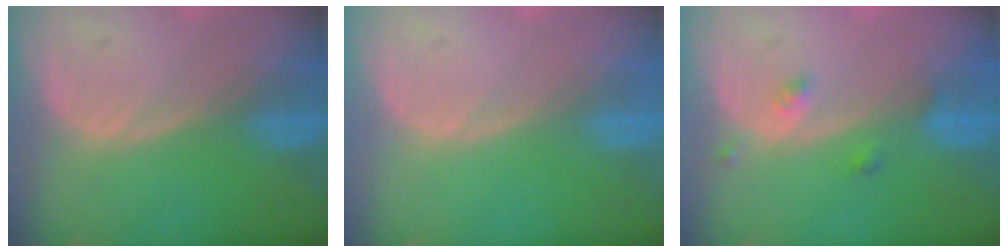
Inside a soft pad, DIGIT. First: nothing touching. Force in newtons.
{"total": 0.0}
{"total": 1.8, "press": 1.8, "slide": 0.1}